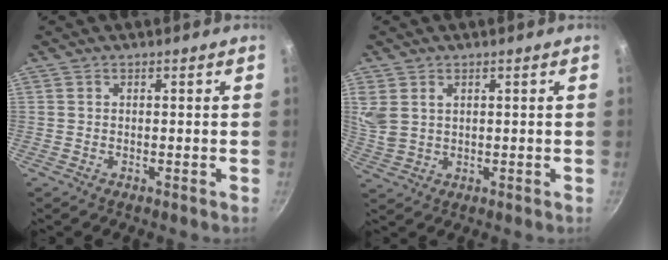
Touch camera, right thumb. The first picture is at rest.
{"total": 5.3, "force": [2.0, 3.6, 3.2], "torque": [-0.060, -0.005, 0.049]}